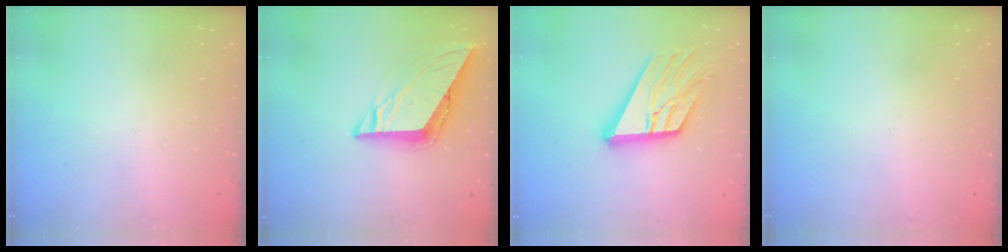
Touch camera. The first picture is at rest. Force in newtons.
{"total": 8.8, "press": 8.8, "slide": 0.9}
{"total": 17.6, "press": 17.5, "slide": 2.2}
{"total": 0.0}